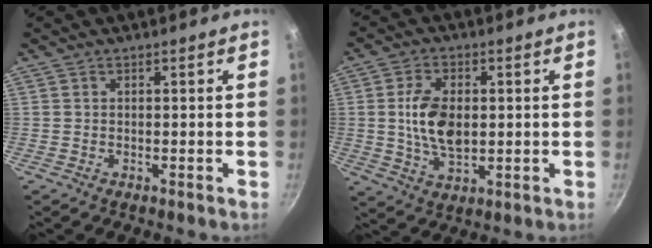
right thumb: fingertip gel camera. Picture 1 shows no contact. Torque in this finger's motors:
{"motor_torque": [1.33, 1.12, 0.99, -0.19, 0.09]}